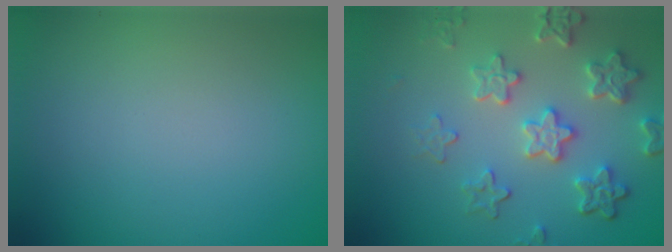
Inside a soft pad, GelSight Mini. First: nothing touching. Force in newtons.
{"total": 5.4, "press": 4.3, "slide": 3.2}